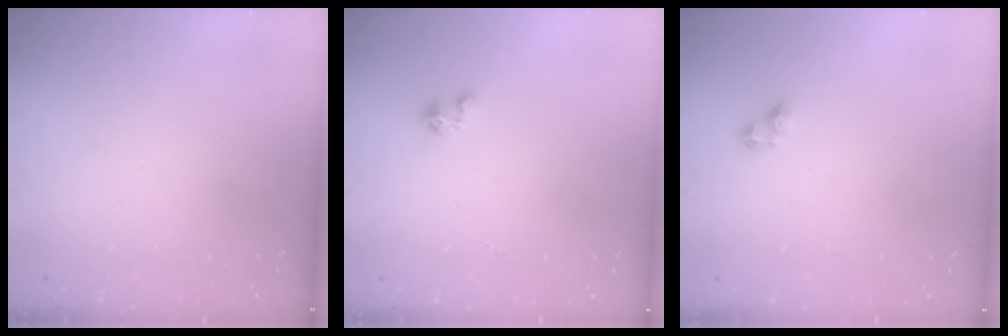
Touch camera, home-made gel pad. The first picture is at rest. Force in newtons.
{"total": 2.1, "press": 2.1, "slide": 0.2}
{"total": 3.4, "press": 3.4, "slide": 0.3}